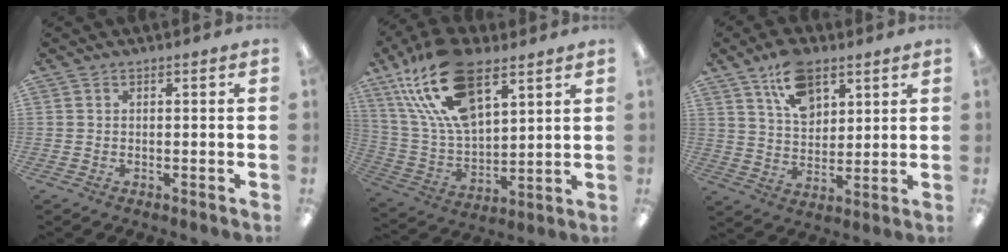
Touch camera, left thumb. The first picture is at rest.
{"total": 22.7, "force": [13.0, 11.4, 14.8], "torque": [-0.307, -0.051, 0.230]}
{"total": 12.0, "force": [7.3, 7.0, 6.5], "torque": [-0.107, -0.025, 0.133]}